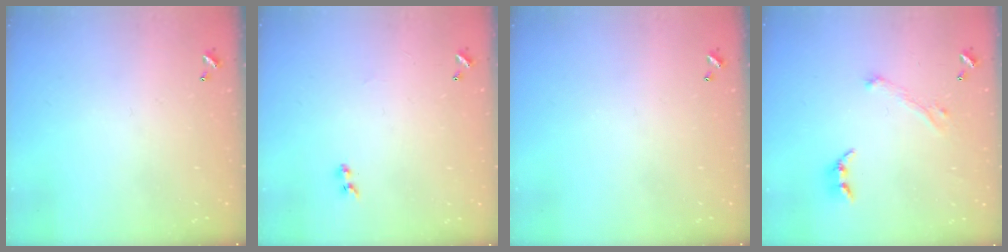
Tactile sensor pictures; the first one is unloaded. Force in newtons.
{"total": 1.3, "press": 1.1, "slide": 0.7}
{"total": 0.0}
{"total": 2.9, "press": 2.8, "slide": 0.8}